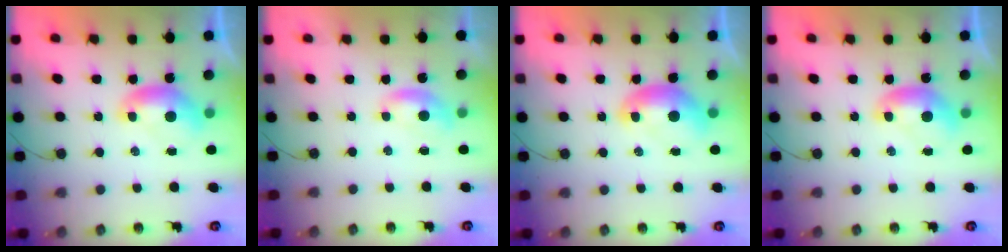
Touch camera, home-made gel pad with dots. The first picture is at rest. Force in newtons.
{"total": 0.5, "press": 0.4, "slide": 0.4}
{"total": 1.2, "press": 1.1, "slide": 0.6}
{"total": 0.0}